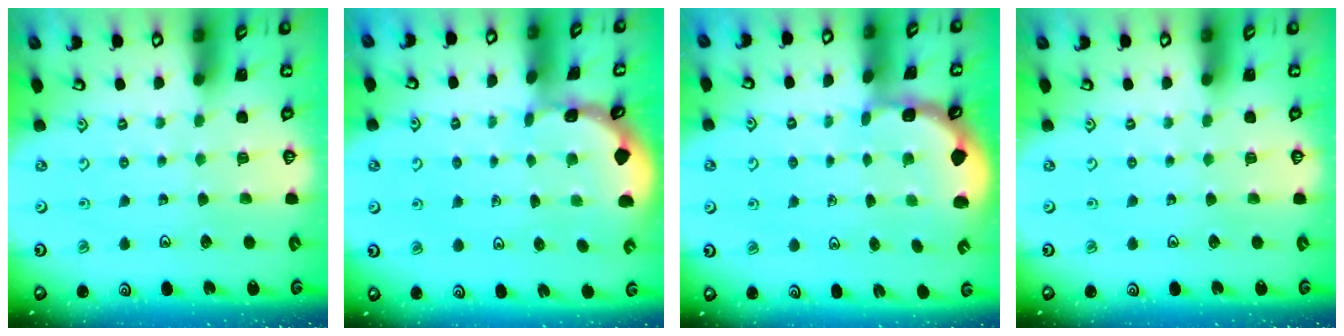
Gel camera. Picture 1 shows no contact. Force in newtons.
{"total": 0.6, "press": 0.6, "slide": 0.2}
{"total": 1.6, "press": 1.5, "slide": 0.4}
{"total": 0.0}